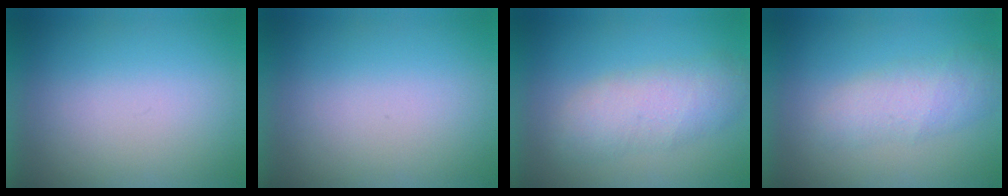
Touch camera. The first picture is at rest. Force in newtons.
{"total": 0.0}
{"total": 3.2}
{"total": 2.3}